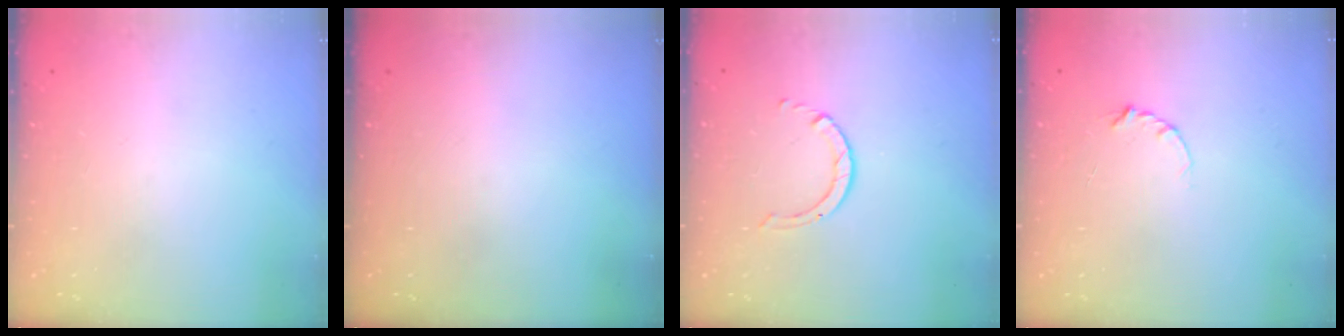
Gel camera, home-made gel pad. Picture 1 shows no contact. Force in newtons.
{"total": 0.0}
{"total": 1.7, "press": 1.7, "slide": 0.1}
{"total": 2.9, "press": 2.9, "slide": 0.3}